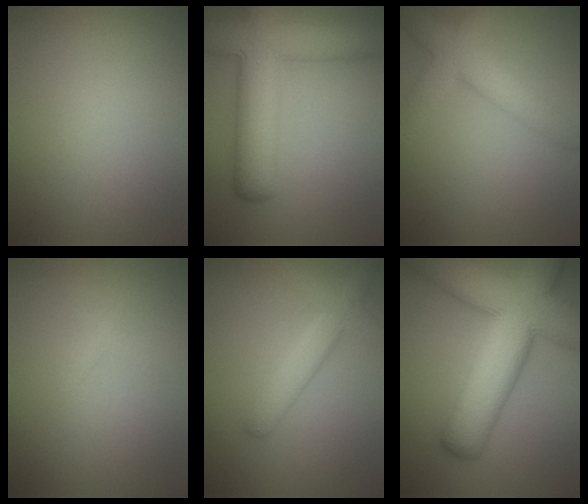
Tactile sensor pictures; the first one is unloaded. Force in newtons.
{"total": 8.9, "press": 8.9, "slide": 0.4}
{"total": 5.6, "press": 5.6, "slide": 0.2}
{"total": 0.7, "press": 0.7, "slide": 0.0}
{"total": 3.4, "press": 3.4, "slide": 0.2}
{"total": 13.5, "press": 13.5, "slide": 0.6}